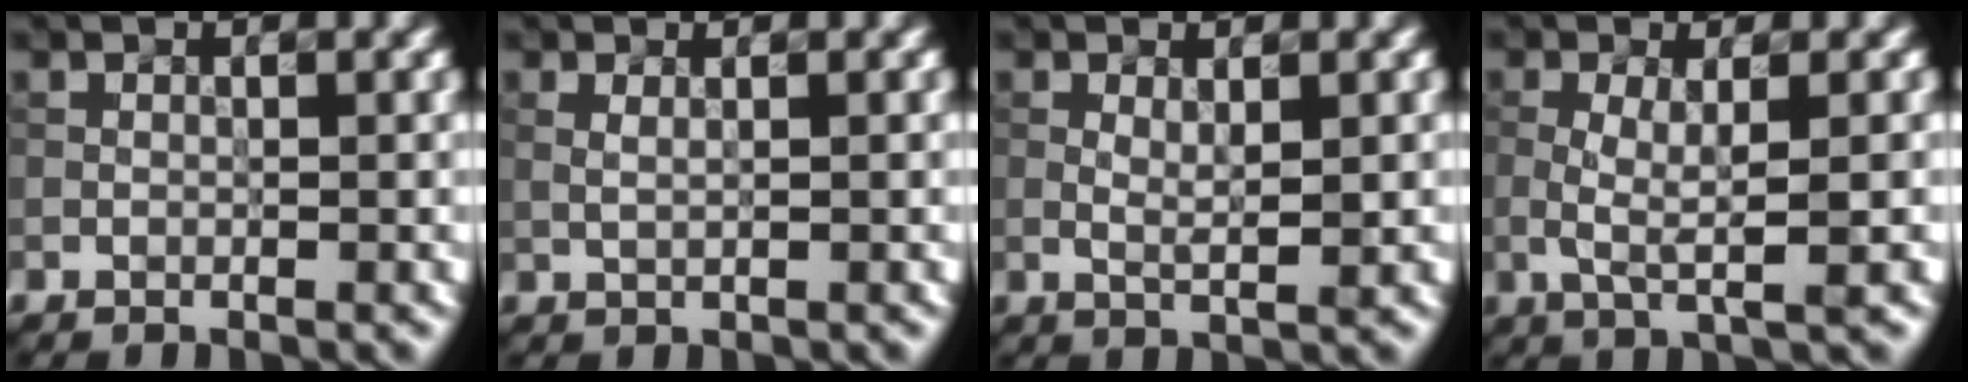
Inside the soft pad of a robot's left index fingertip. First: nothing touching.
{"total": 1.0, "force": [0.5, 0.4, 0.7], "torque": [-0.012, 0.002, 0.002]}
{"total": 1.2, "force": [0.3, 0.1, 1.2], "torque": [-0.027, 0.000, 0.012]}
{"total": 2.7, "force": [-0.4, 0.4, 2.6], "torque": [-0.058, -0.002, -0.001]}